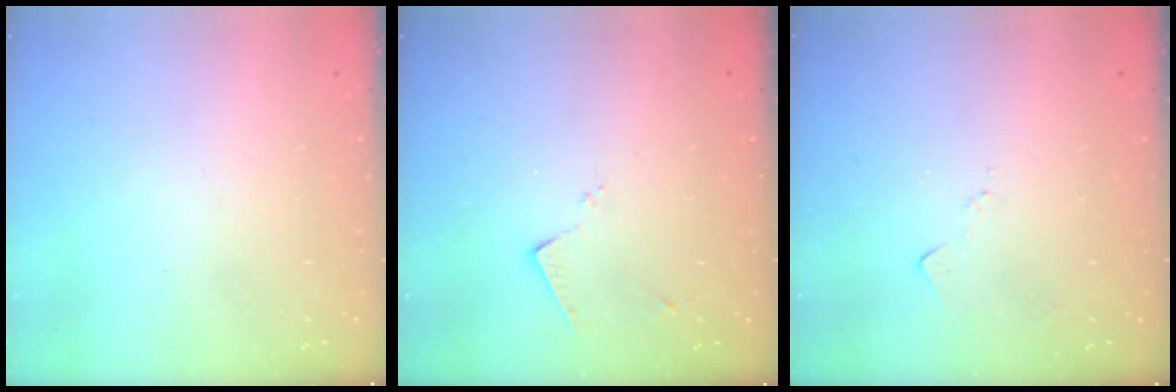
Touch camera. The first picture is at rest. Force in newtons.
{"total": 7.8, "press": 7.8, "slide": 0.2}
{"total": 6.0, "press": 5.9, "slide": 0.7}